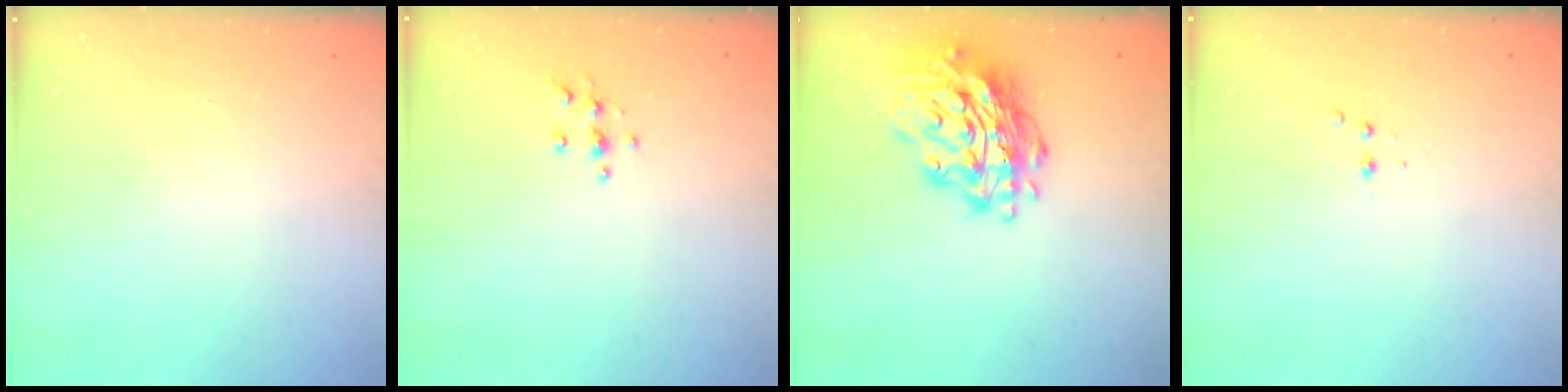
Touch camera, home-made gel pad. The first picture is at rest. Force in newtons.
{"total": 4.2, "press": 4.2, "slide": 0.3}
{"total": 19.1, "press": 19.0, "slide": 1.9}
{"total": 2.5, "press": 2.4, "slide": 0.5}